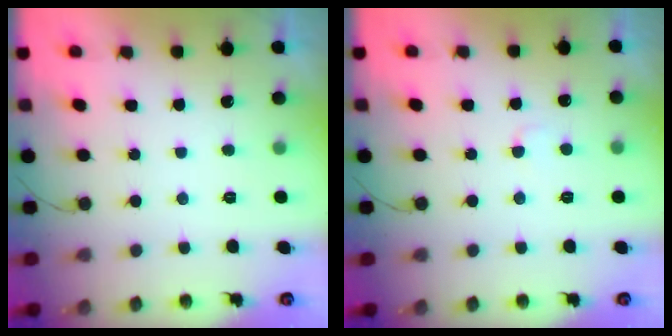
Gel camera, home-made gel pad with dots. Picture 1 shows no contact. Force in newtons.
{"total": 2.9, "press": 2.9, "slide": 0.2}